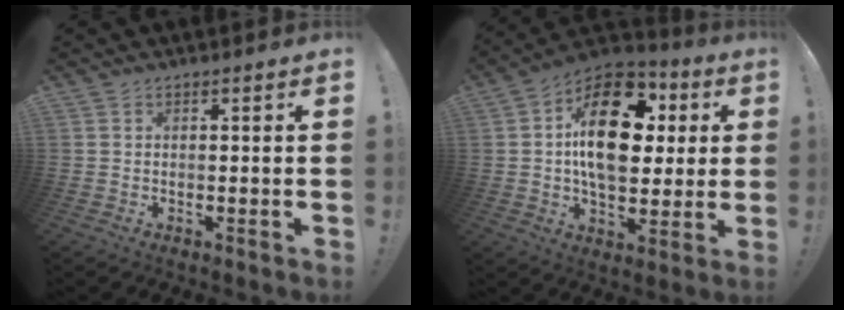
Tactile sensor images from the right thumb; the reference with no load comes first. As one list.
[{"total": 22.8, "force": [4.4, 14.1, 17.3], "torque": [-0.264, 0.000, 0.079]}]